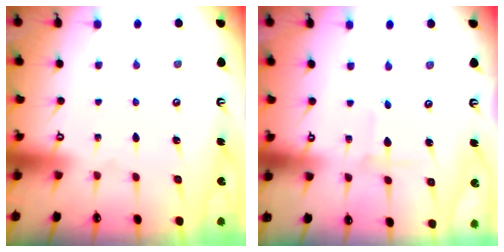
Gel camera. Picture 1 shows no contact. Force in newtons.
{"total": 1.8, "press": 1.7, "slide": 0.2}